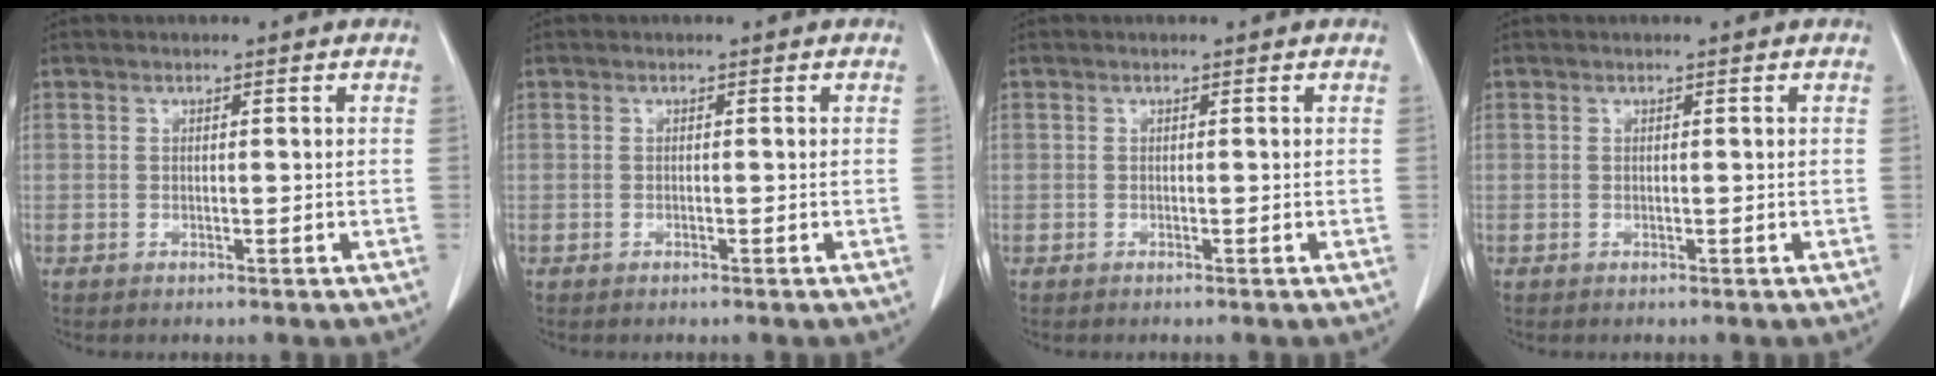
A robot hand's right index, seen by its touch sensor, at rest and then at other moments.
{"total": 0.0}
{"total": 0.0}
{"total": 0.0}